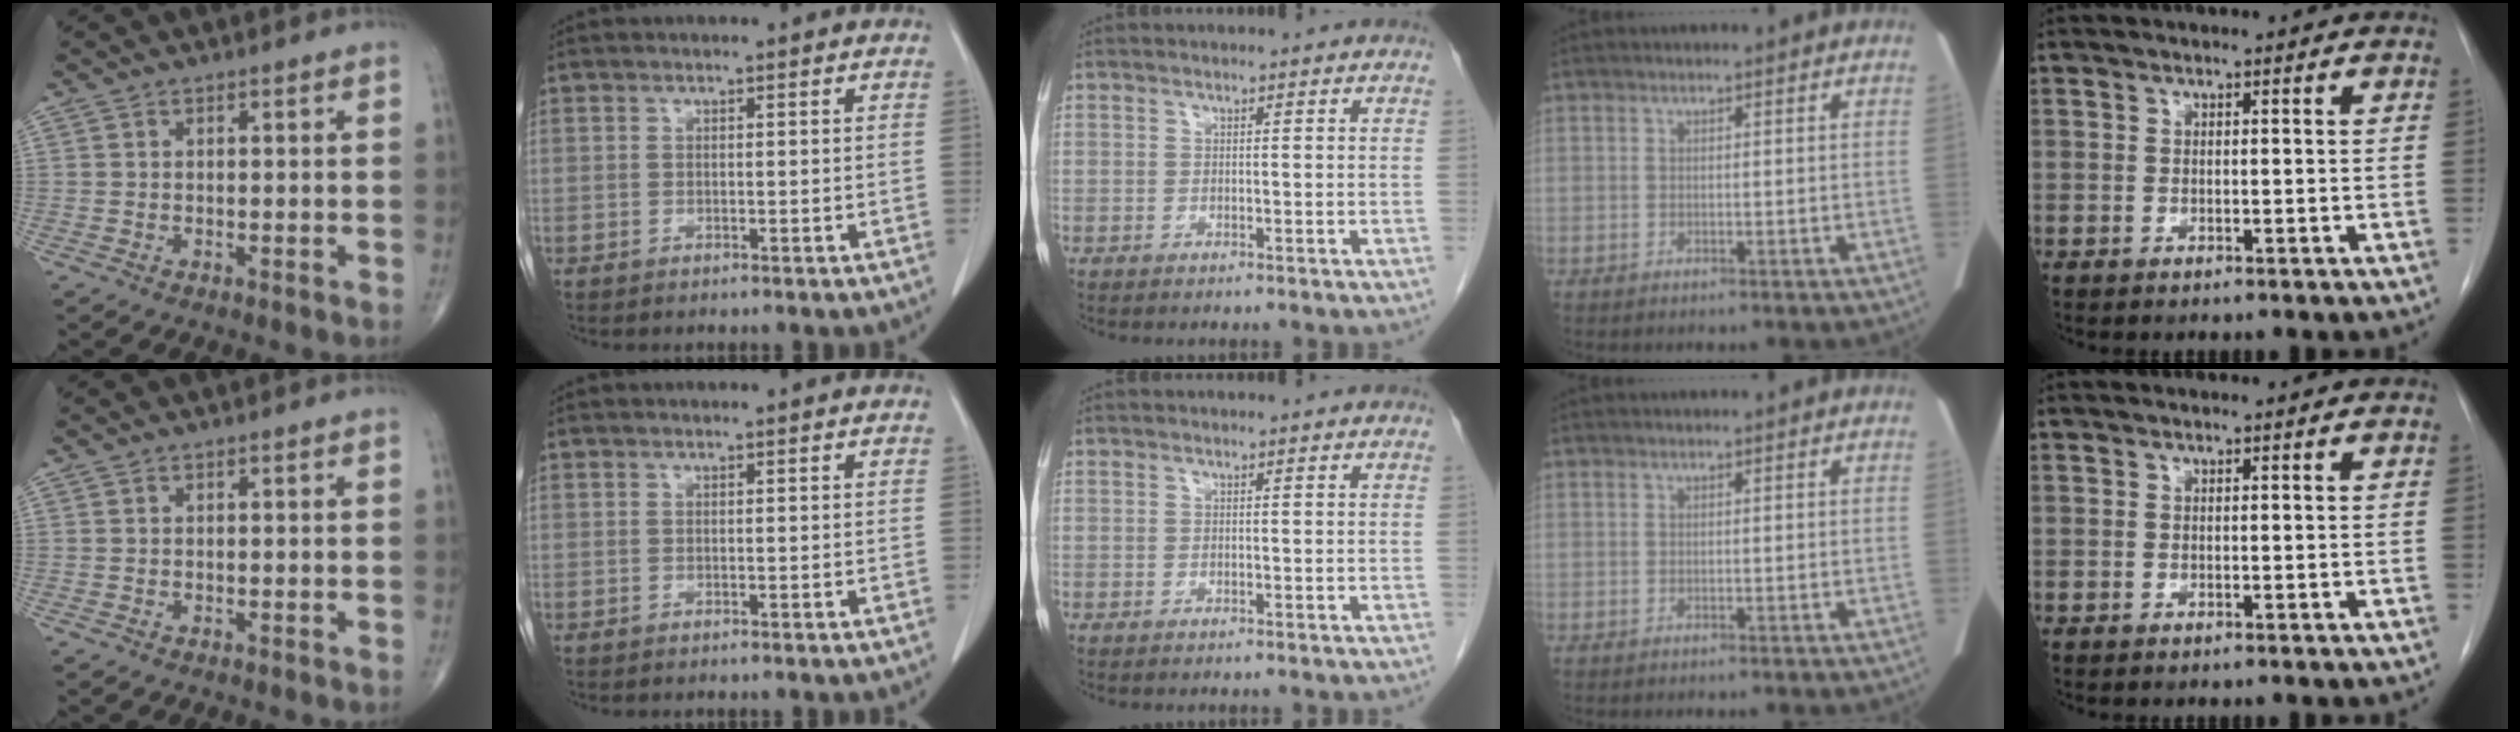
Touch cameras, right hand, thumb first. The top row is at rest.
{}